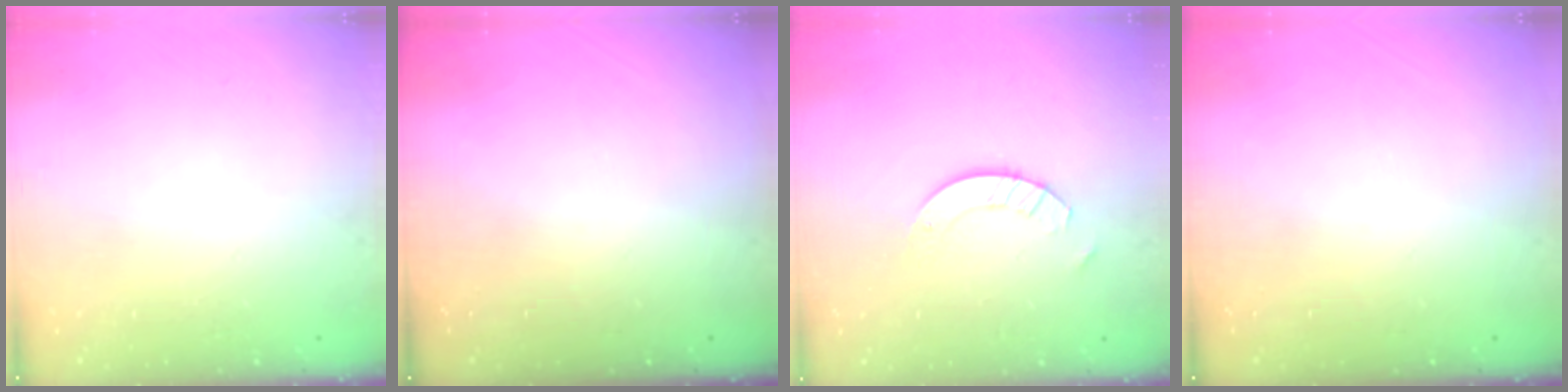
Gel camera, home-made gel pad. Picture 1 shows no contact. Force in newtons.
{"total": 0.0}
{"total": 4.4, "press": 4.3, "slide": 0.4}
{"total": 0.0}